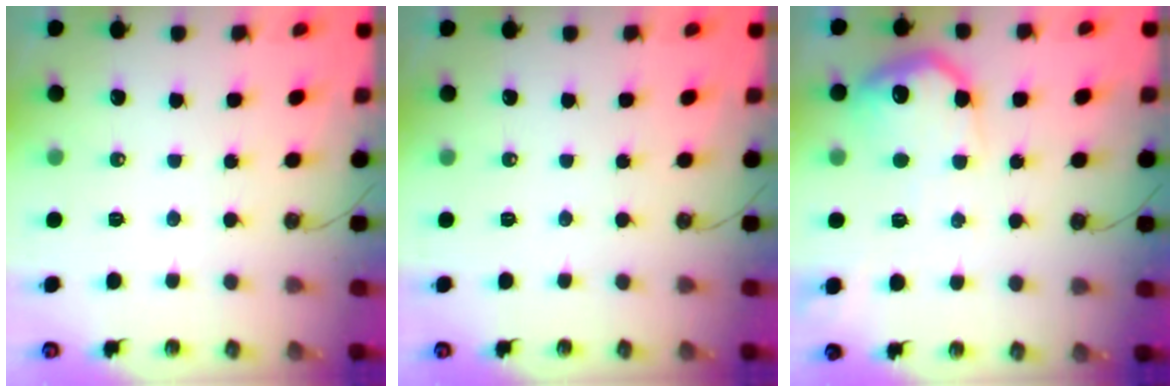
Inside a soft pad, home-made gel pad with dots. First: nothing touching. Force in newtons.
{"total": 0.0}
{"total": 13.3, "press": 13.3, "slide": 0.5}